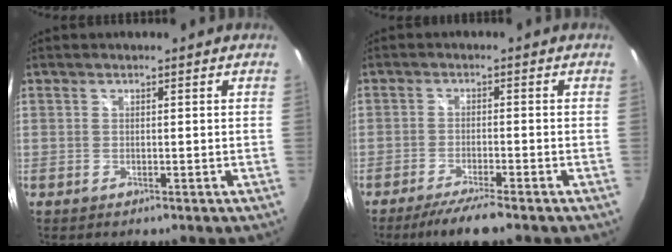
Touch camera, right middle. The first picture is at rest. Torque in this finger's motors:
{"motor_torque": [-0.18, -0.15, 0.17, 0.01]}